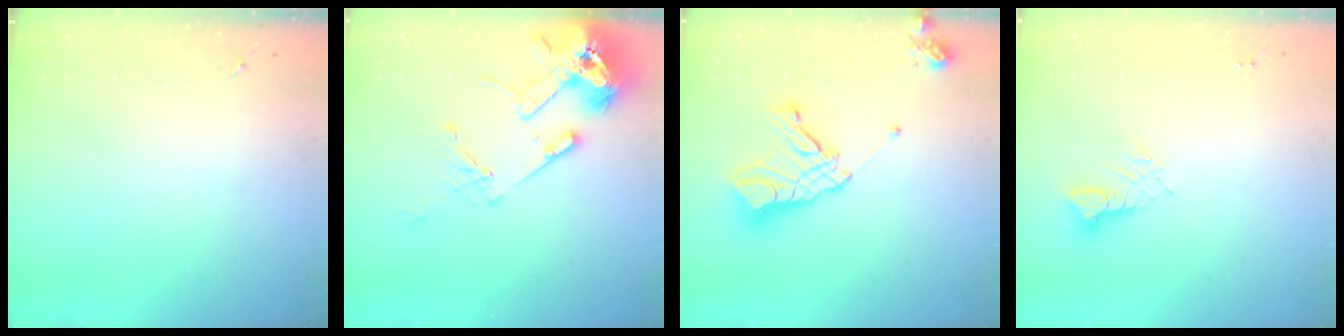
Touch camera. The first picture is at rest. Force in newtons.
{"total": 16.3, "press": 16.1, "slide": 2.5}
{"total": 16.6, "press": 16.5, "slide": 2.1}
{"total": 3.5, "press": 3.5, "slide": 0.3}